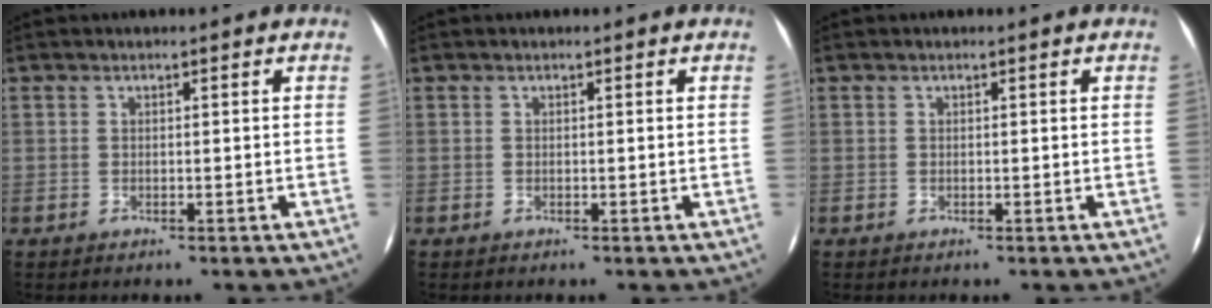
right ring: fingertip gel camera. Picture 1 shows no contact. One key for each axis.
{"total": 0.0}
{"total": 0.0}